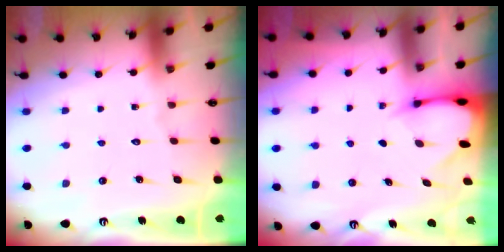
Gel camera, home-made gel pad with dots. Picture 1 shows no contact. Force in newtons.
{"total": 2.9, "press": 2.9, "slide": 0.4}